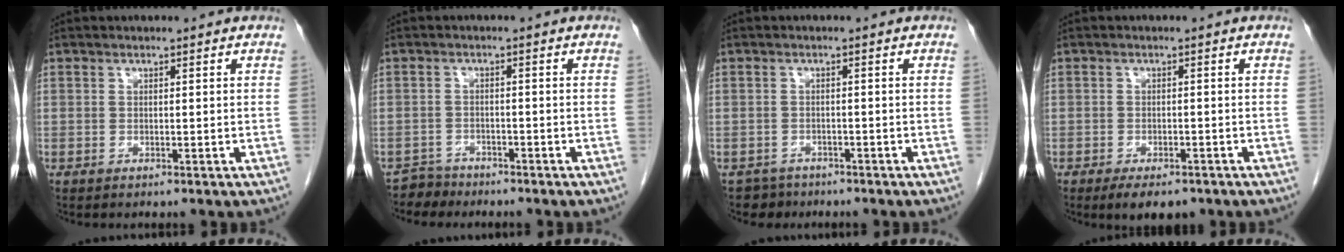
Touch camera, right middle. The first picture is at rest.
{"total": 2.5, "force": [-2.2, 0.8, -0.9], "torque": [0.014, -0.002, -0.041]}
{"total": 2.6, "force": [-2.0, 1.4, -0.7], "torque": [0.004, 0.004, -0.033]}
{"total": 5.0, "force": [-3.6, 2.1, 2.8], "torque": [-0.040, -0.006, -0.050]}